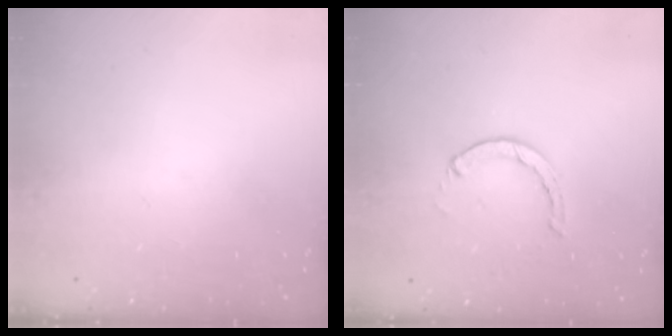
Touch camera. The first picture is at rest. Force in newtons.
{"total": 1.3, "press": 1.3, "slide": 0.3}